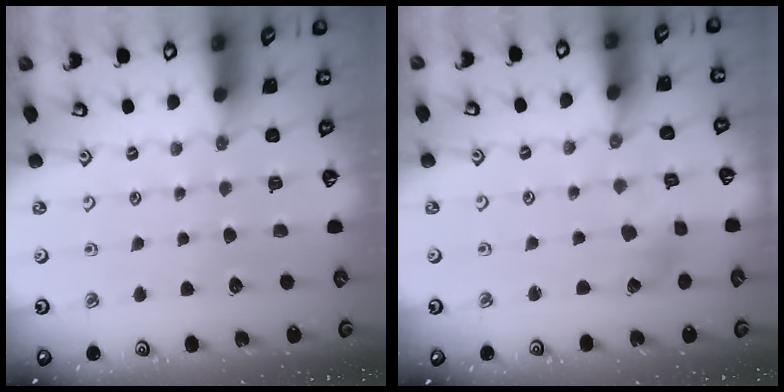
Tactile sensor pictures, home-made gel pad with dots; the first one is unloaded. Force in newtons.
{"total": 1.8, "press": 1.8, "slide": 0.2}